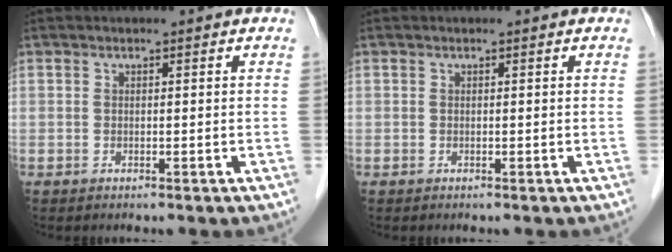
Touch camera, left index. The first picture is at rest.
{"total": 0.0}